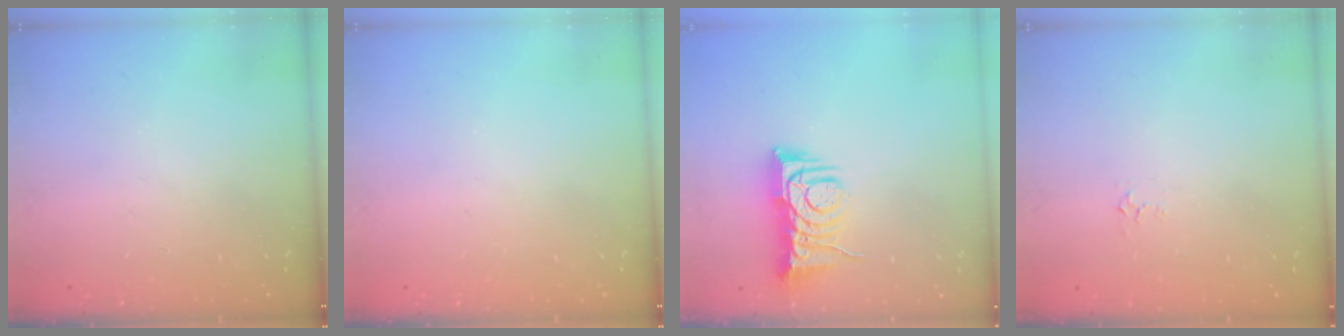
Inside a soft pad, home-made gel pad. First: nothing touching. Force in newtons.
{"total": 0.0}
{"total": 8.8, "press": 8.8, "slide": 0.4}
{"total": 3.2, "press": 3.1, "slide": 0.5}